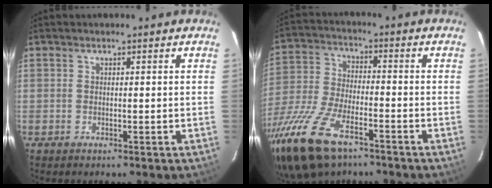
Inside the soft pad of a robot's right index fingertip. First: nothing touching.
{"total": 21.0, "force": [-13.5, 8.9, 13.4], "torque": [-0.308, -0.044, -0.254]}